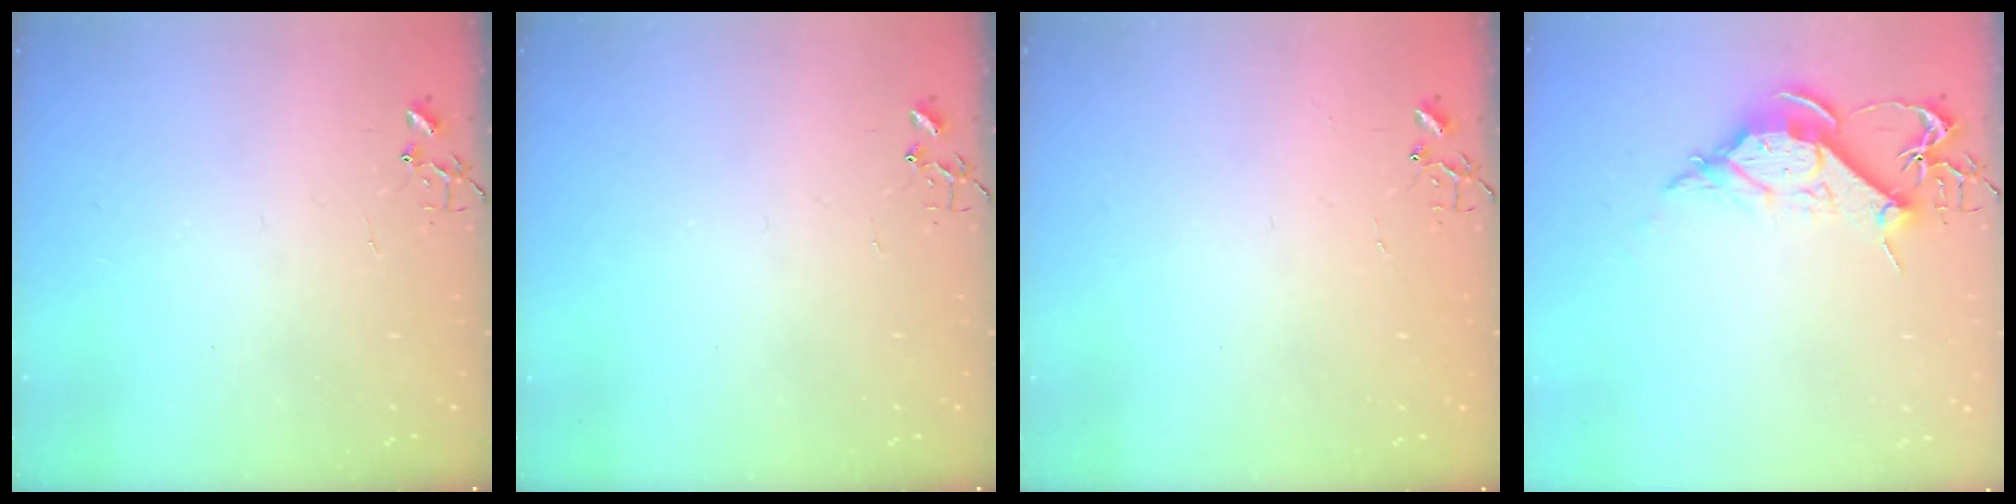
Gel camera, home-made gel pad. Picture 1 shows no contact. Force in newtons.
{"total": 0.0}
{"total": 1.4, "press": 1.4, "slide": 0.2}
{"total": 10.4, "press": 10.3, "slide": 1.1}